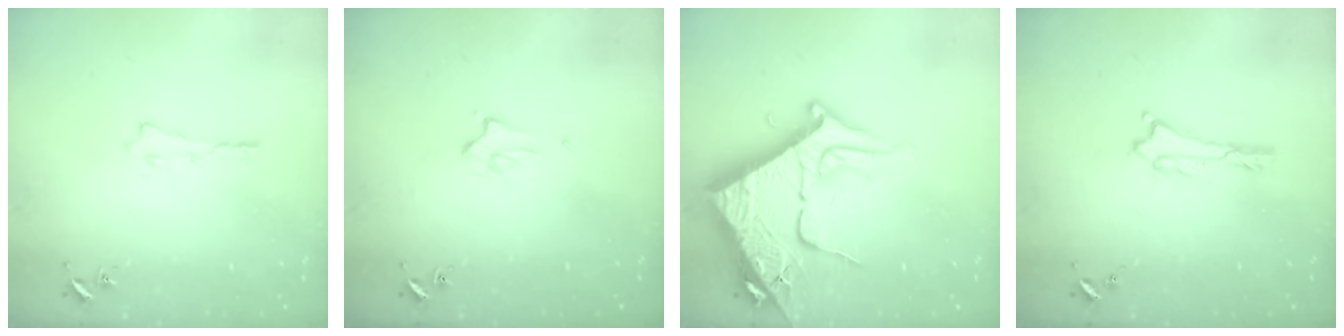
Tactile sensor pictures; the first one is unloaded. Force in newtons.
{"total": 1.9, "press": 1.9, "slide": 0.1}
{"total": 12.0, "press": 11.9, "slide": 1.4}
{"total": 0.0}